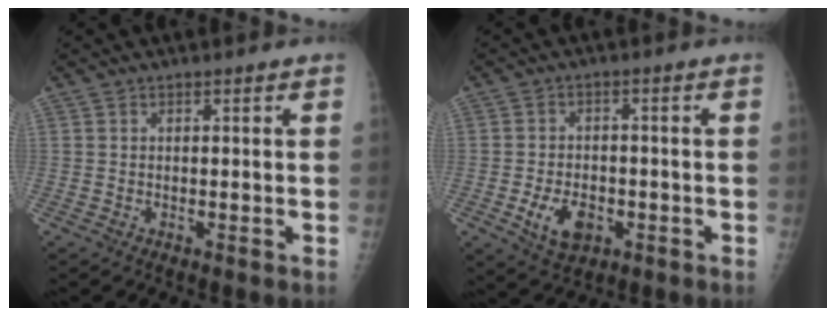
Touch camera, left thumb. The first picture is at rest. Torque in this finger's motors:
{"motor_torque": [-0.66, 0.84, 0.01, 0.06, 0.03]}